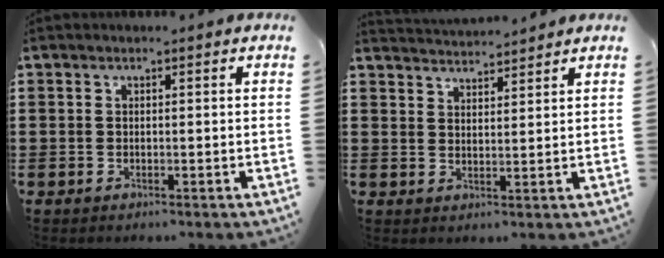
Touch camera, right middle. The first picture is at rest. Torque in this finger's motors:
{"motor_torque": [0.00, 0.00, 0.00, -0.01]}